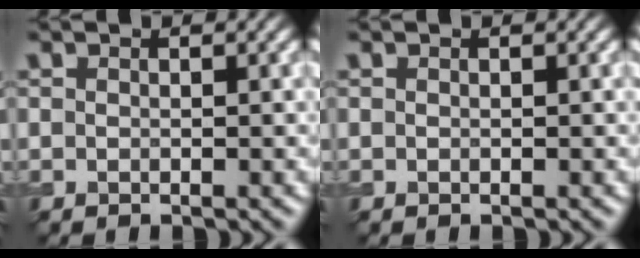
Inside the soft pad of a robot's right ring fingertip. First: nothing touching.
{"total": 0.0}